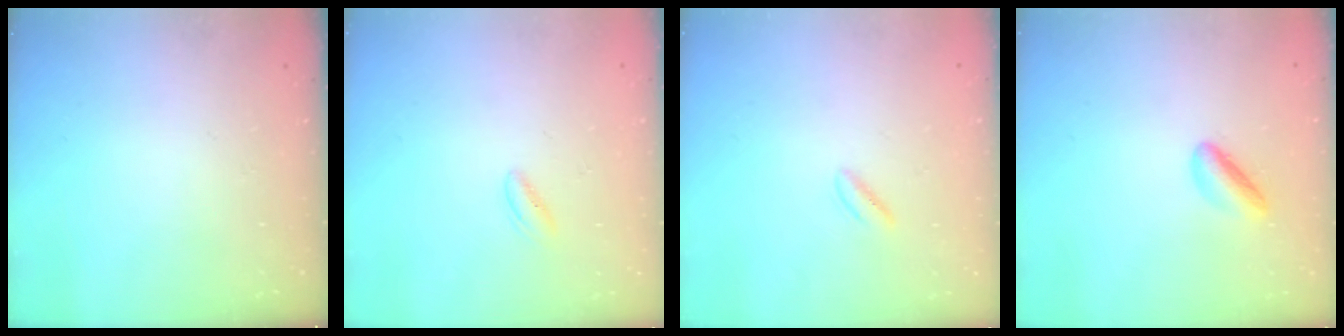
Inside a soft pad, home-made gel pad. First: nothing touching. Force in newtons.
{"total": 1.5, "press": 1.4, "slide": 0.3}
{"total": 1.5, "press": 1.3, "slide": 0.8}
{"total": 3.6, "press": 3.6, "slide": 0.3}